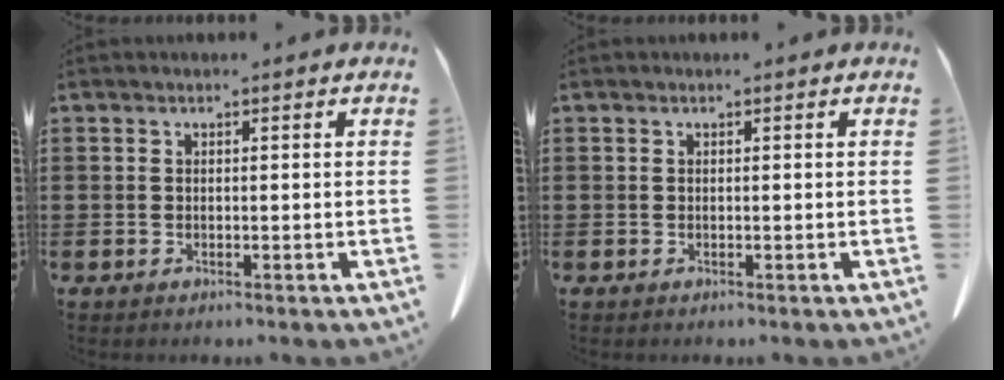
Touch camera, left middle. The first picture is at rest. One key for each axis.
{"total": 0.0}